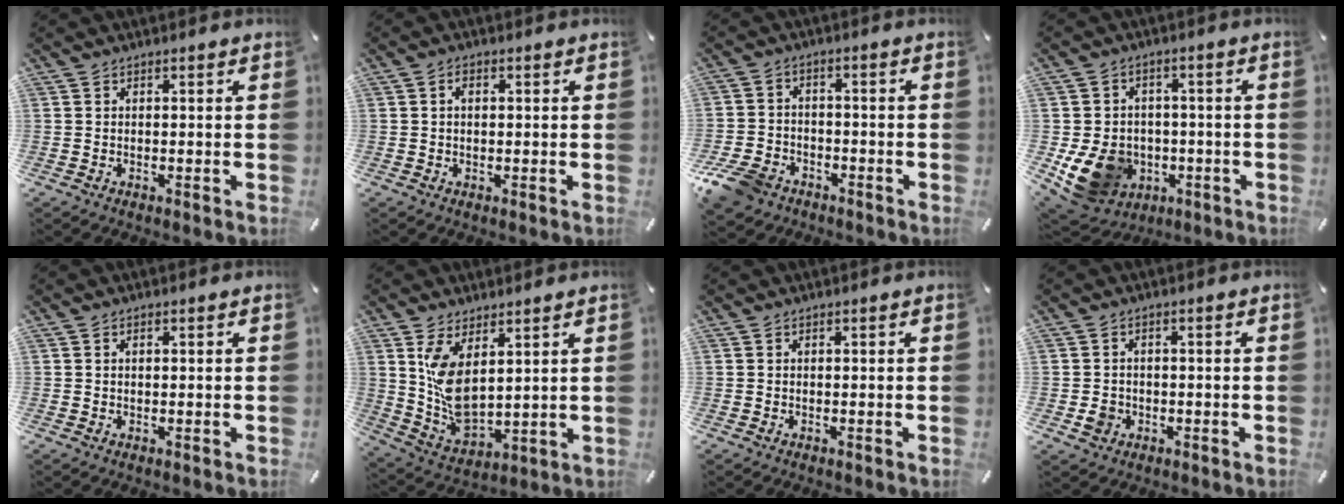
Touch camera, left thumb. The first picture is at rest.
{"total": 1.8, "force": [0.3, 1.1, 1.3], "torque": [-0.029, 0.006, 0.004]}
{"total": 8.2, "force": [-5.4, 5.3, 3.0], "torque": [-0.073, 0.030, -0.106]}
{"total": 12.6, "force": [-3.5, 10.6, 6.0], "torque": [-0.135, 0.015, -0.054]}
{"total": 0.9, "force": [0.2, 0.5, 0.8], "torque": [-0.016, 0.004, 0.003]}
{"total": 9.5, "force": [4.3, 4.9, 6.9], "torque": [-0.154, -0.028, 0.082]}
{"total": 0.0}
{"total": 3.4, "force": [-1.0, 3.0, 1.3], "torque": [-0.028, 0.003, -0.019]}